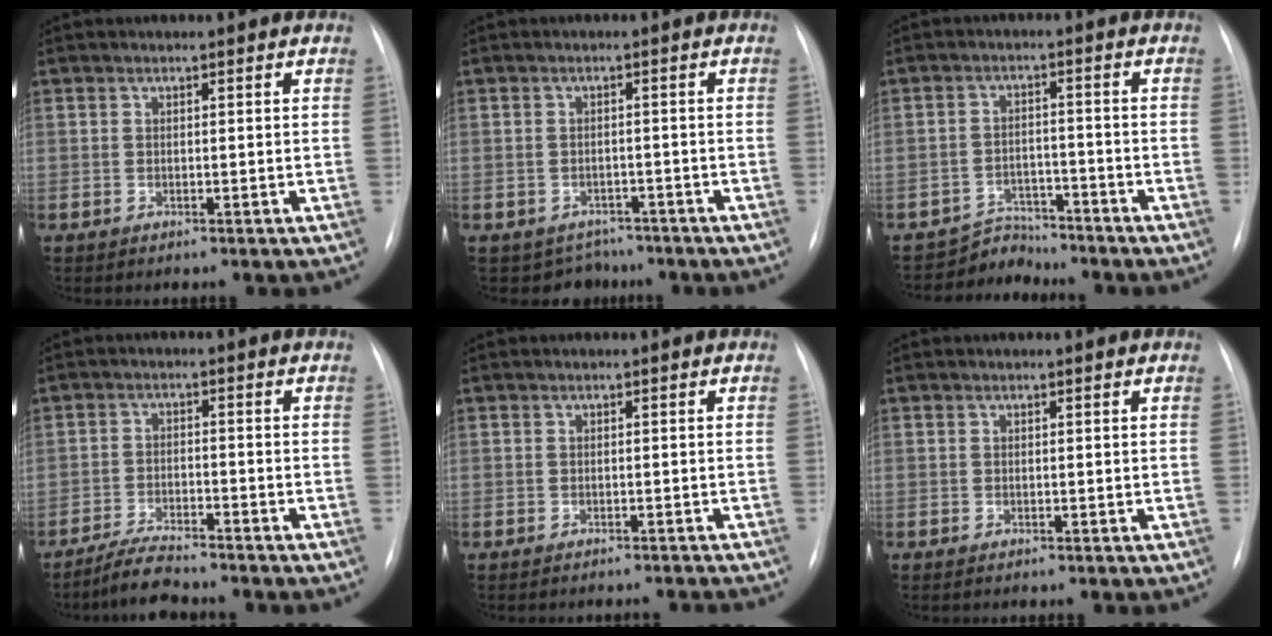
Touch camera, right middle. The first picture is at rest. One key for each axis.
{"total": 4.3, "fx": -3.4, "fy": 2.6, "fz": -0.4, "tx": 0.011, "ty": 0.017, "tz": -0.043}
{"total": 4.1, "fx": -3.8, "fy": 1.0, "fz": -1.4, "tx": 0.030, "ty": 0.007, "tz": -0.058}
{"total": 5.4, "fx": -4.9, "fy": 0.3, "fz": 2.2, "tx": -0.039, "ty": -0.019, "tz": -0.089}
{"total": 5.0, "fx": -4.9, "fy": 0.3, "fz": 1.0, "tx": -0.010, "ty": -0.002, "tz": -0.051}
{"total": 0.0}